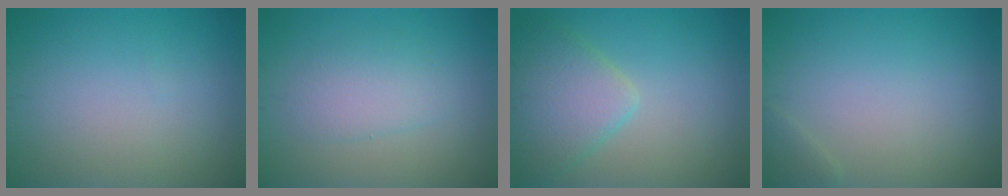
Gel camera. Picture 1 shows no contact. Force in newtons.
{"total": 2.6, "press": 2.6, "slide": 0.2}
{"total": 5.0, "press": 5.0, "slide": 0.2}
{"total": 0.8, "press": 0.8, "slide": 0.1}